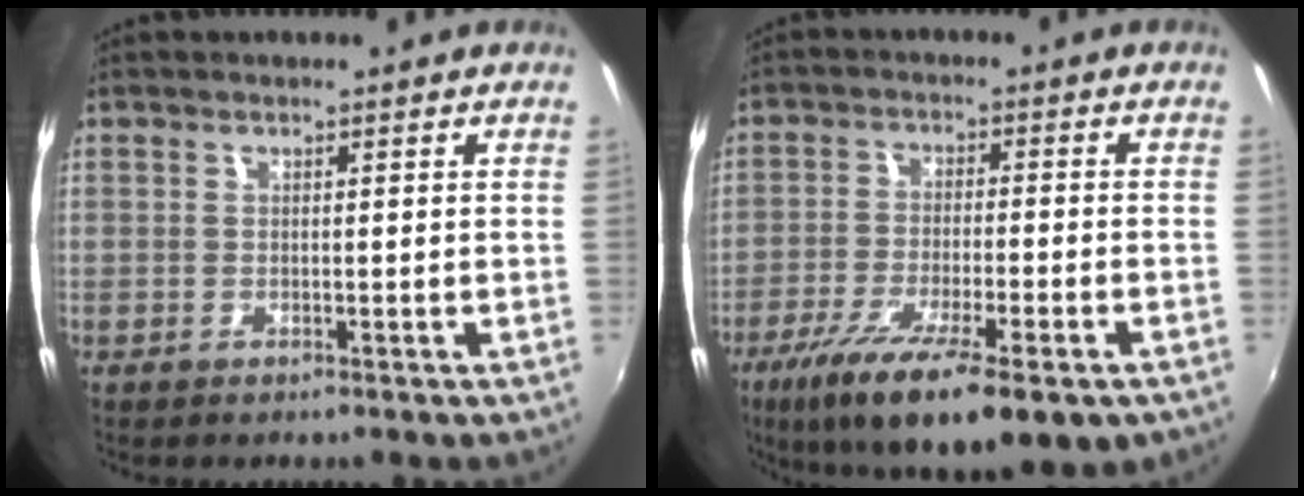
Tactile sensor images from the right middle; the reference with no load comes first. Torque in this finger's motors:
{"motor_torque": [1.29, -0.84, 0.30, 0.15]}